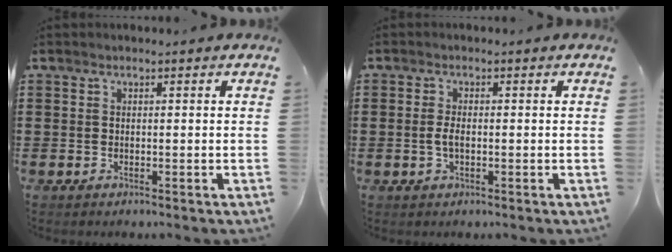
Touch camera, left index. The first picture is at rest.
{"total": 2.1, "force": [-0.4, 0.7, 1.9], "torque": [-0.051, -0.007, -0.013]}